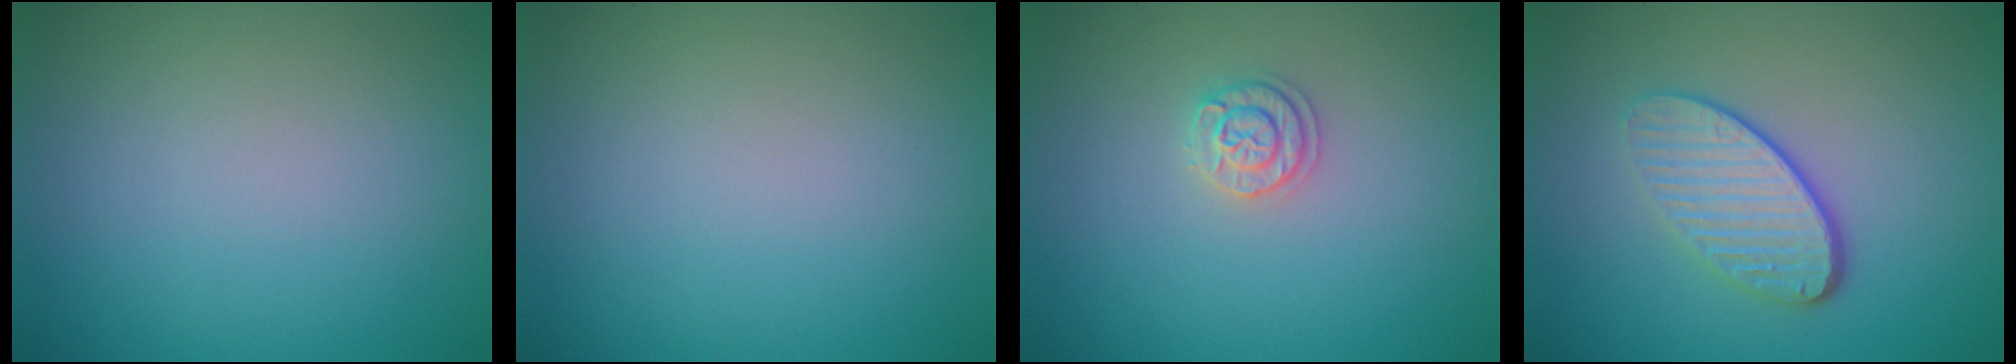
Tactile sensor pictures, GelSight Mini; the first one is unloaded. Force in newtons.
{"total": 0.0}
{"total": 1.8, "press": 1.7, "slide": 0.3}
{"total": 4.3, "press": 3.2, "slide": 2.9}